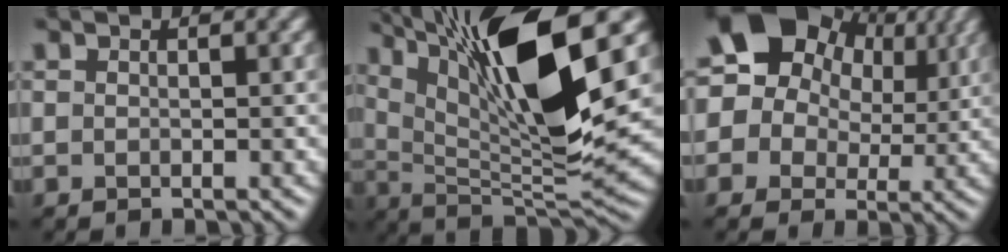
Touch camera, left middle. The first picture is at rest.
{"total": 14.0, "force": [6.4, 3.5, 11.9], "torque": [-0.207, 0.004, 0.112]}
{"total": 15.7, "force": [7.5, 12.3, 6.3], "torque": [-0.152, 0.044, 0.104]}